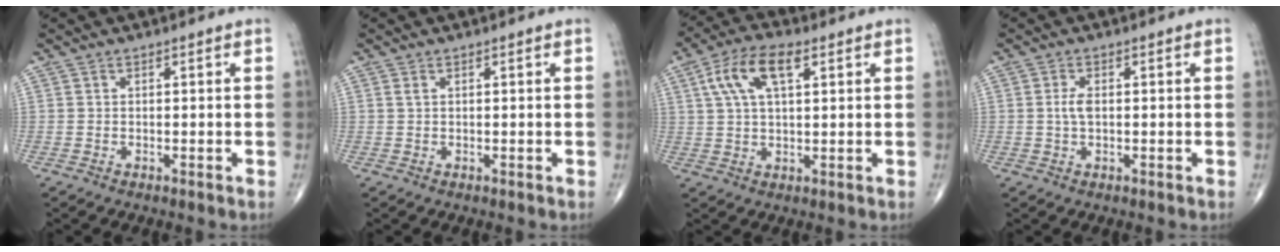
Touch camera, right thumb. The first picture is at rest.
{"total": 0.6, "force": [0.3, 0.3, 0.5], "torque": [-0.013, 0.007, 0.007]}
{"total": 9.8, "force": [3.7, 4.3, 8.0], "torque": [-0.160, 0.014, 0.068]}
{"total": 2.4, "force": [0.1, 1.2, 2.0], "torque": [-0.044, 0.001, 0.000]}